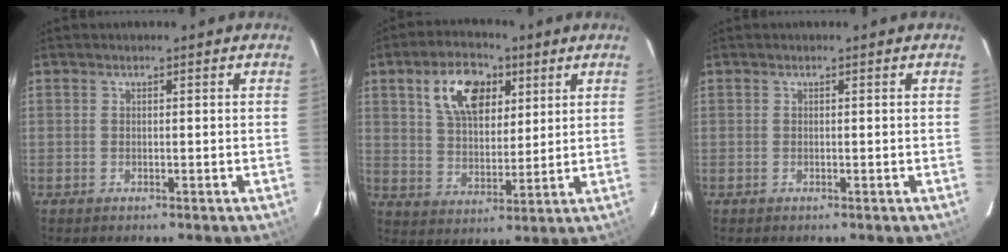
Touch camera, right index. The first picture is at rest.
{"total": 12.1, "force": [5.4, 7.2, 8.1], "torque": [-0.148, 0.025, 0.098]}
{"total": 0.0}